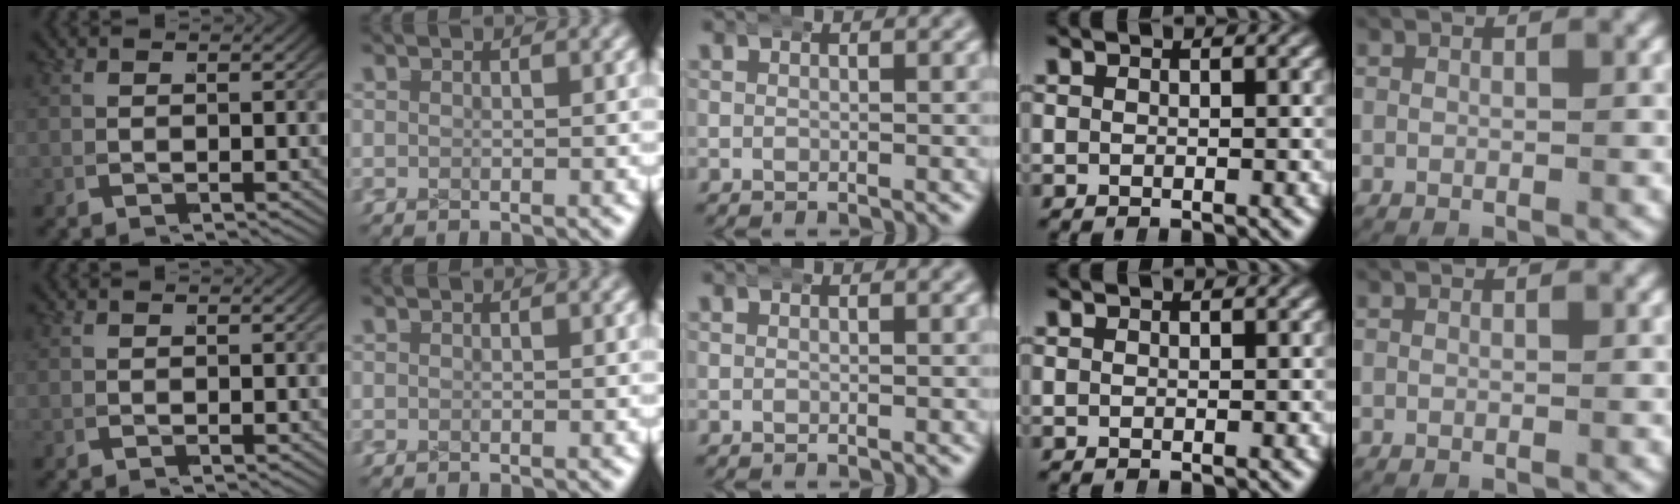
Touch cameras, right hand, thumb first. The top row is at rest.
{}